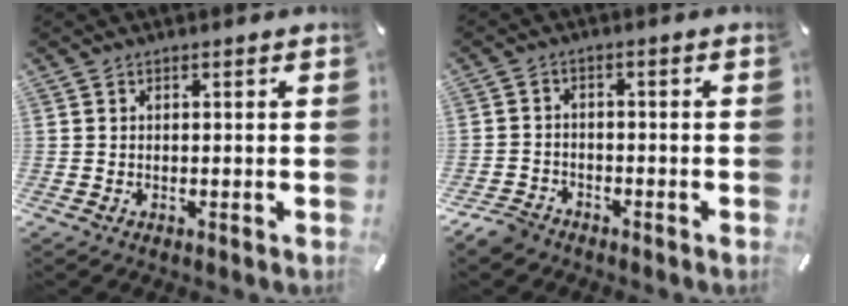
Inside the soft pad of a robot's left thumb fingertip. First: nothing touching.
{"total": 4.4, "force": [-3.6, 2.3, 1.1], "torque": [-0.034, 0.016, -0.074]}